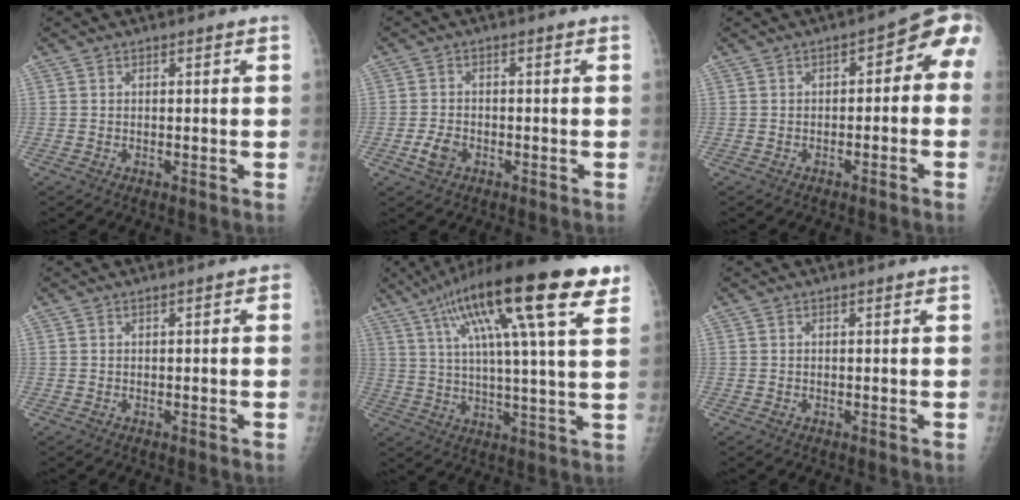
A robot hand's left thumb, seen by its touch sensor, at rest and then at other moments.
{"total": 3.4, "force": [-1.5, 2.3, 1.9], "torque": [-0.035, 0.006, -0.029]}
{"total": 6.7, "force": [-1.5, 3.8, 5.3], "torque": [-0.036, 0.042, -0.029]}
{"total": 1.3, "force": [0.2, 0.6, 1.1], "torque": [-0.009, 0.004, -0.002]}
{"total": 24.7, "force": [12.5, 4.3, 20.8], "torque": [-0.334, 0.001, 0.194]}
{"total": 0.0}